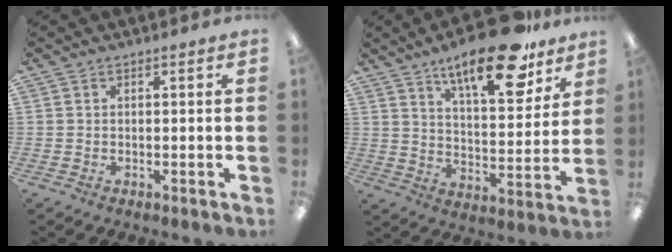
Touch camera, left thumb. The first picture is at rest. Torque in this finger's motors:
{"motor_torque": [0.31, 0.31, 1.55, -1.21, 0.29]}